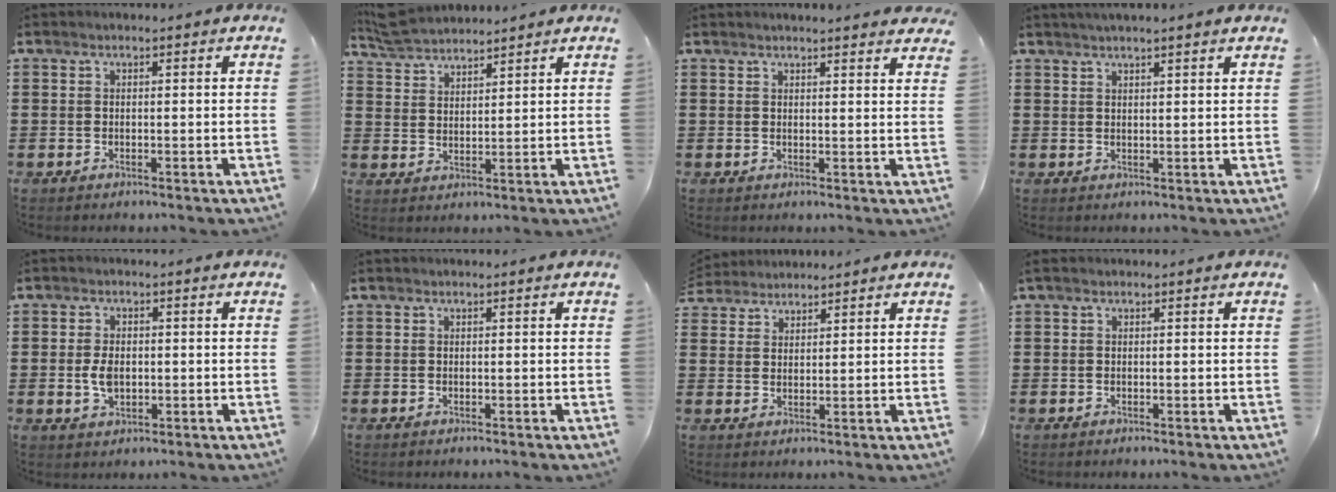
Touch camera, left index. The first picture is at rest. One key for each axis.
{"total": 4.7, "fx": 4.6, "fy": 0.5, "fz": 0.8, "tx": -0.031, "ty": -0.011, "tz": 0.087}
{"total": 2.0, "fx": 2.0, "fy": -0.1, "fz": 0.3, "tx": -0.010, "ty": -0.001, "tz": 0.037}
{"total": 1.9, "fx": 1.7, "fy": -0.3, "fz": 0.7, "tx": -0.015, "ty": 0.001, "tz": 0.033}
{"total": 3.7, "fx": -0.1, "fy": 2.2, "fz": 3.0, "tx": -0.074, "ty": 0.000, "tz": -0.006}
{"total": 0.0}
{"total": 2.6, "fx": 2.5, "fy": 0.6, "fz": -0.5, "tx": -0.001, "ty": -0.003, "tz": 0.048}
{"total": 0.0}